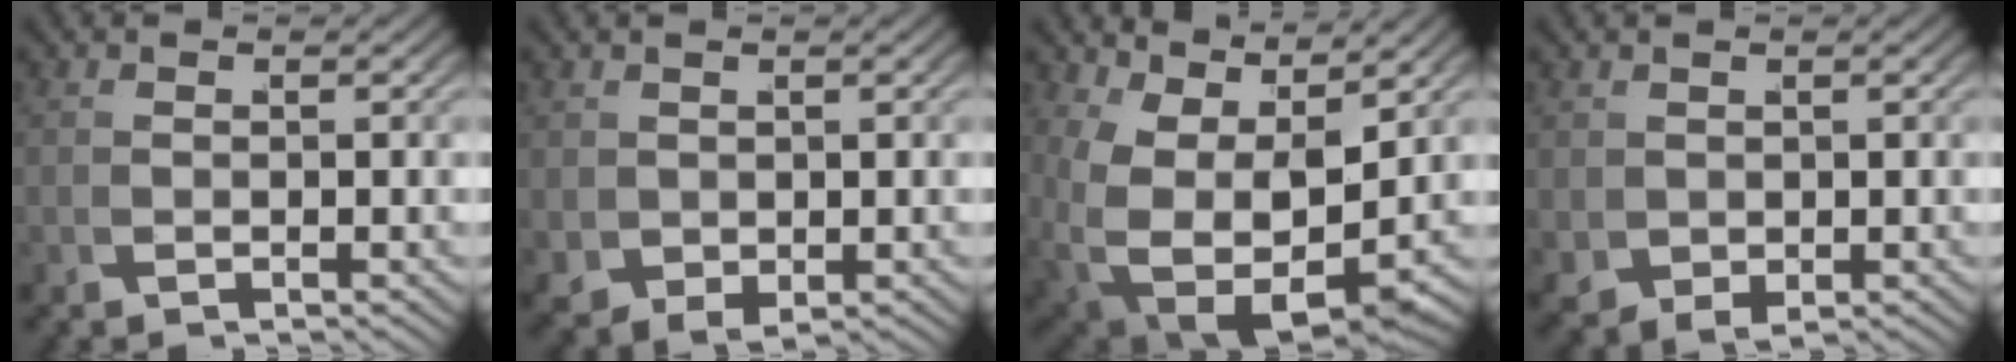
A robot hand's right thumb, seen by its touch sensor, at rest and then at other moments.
{"total": 3.0, "force": [0.2, 2.5, 1.6], "torque": [-0.042, -0.023, 0.028]}
{"total": 11.9, "force": [-0.9, 7.9, 8.9], "torque": [-0.215, -0.072, 0.024]}
{"total": 2.6, "force": [0.4, 2.1, 1.4], "torque": [-0.037, -0.018, 0.028]}